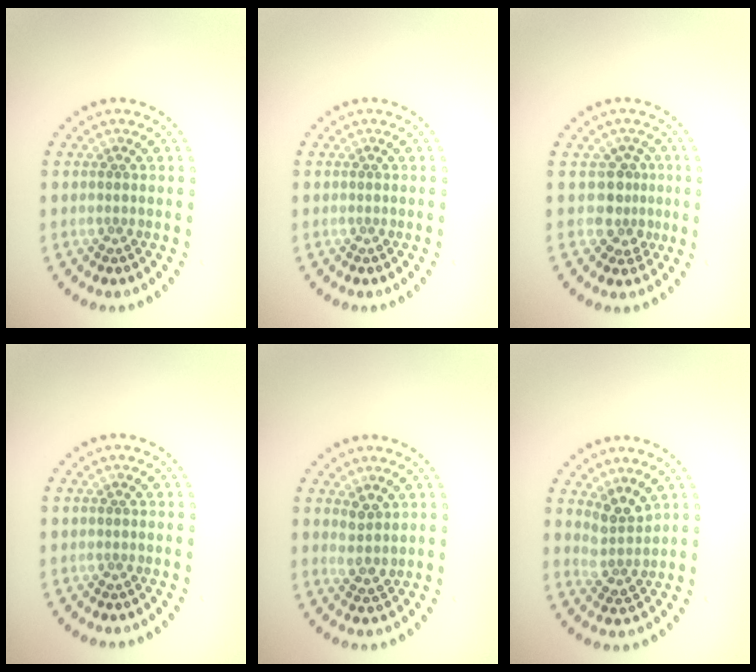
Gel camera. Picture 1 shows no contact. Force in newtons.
{"total": 0.0}
{"total": 2.5, "press": 1.9, "slide": 1.7}
{"total": 0.0}
{"total": 2.0, "press": 1.8, "slide": 1.0}
{"total": 2.5, "press": 1.9, "slide": 1.7}